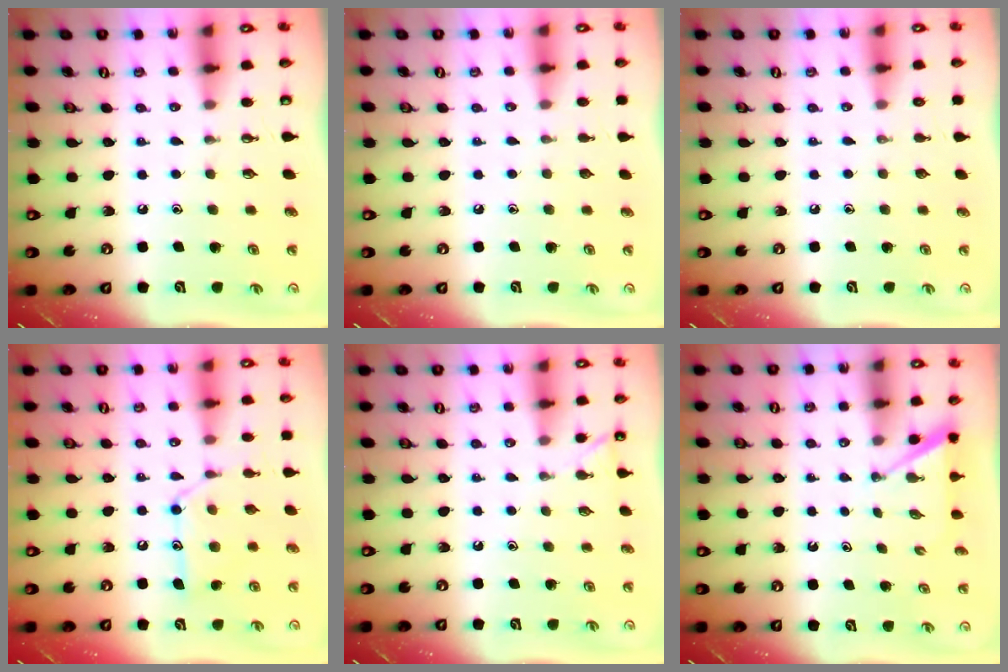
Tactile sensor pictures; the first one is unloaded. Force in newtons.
{"total": 0.0}
{"total": 0.0}
{"total": 13.7, "press": 13.7, "slide": 1.1}
{"total": 2.2, "press": 2.2, "slide": 0.3}
{"total": 2.3, "press": 2.3, "slide": 0.3}